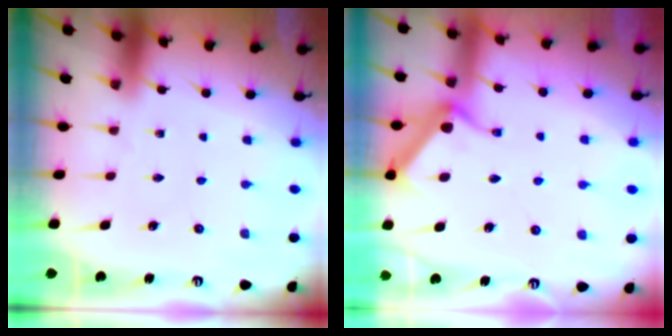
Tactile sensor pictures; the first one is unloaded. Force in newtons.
{"total": 11.0, "press": 11.0, "slide": 0.2}